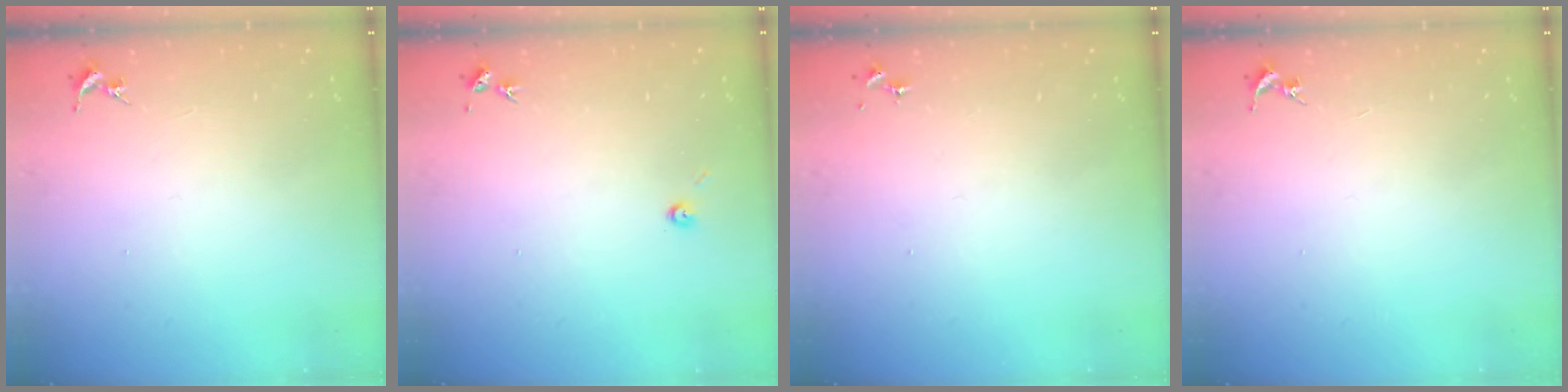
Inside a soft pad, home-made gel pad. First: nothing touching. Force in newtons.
{"total": 3.1, "press": 3.1, "slide": 0.3}
{"total": 0.0}
{"total": 0.0}